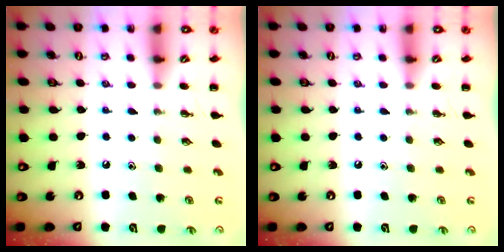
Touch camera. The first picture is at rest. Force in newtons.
{"total": 0.0}